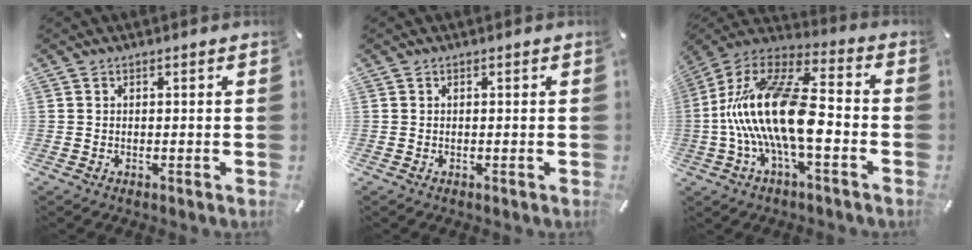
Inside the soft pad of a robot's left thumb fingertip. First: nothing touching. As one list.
[{"total": 0.0}, {"total": 20.5, "force": [-3.4, 8.6, 18.3], "torque": [-0.369, 0.007, -0.054]}]